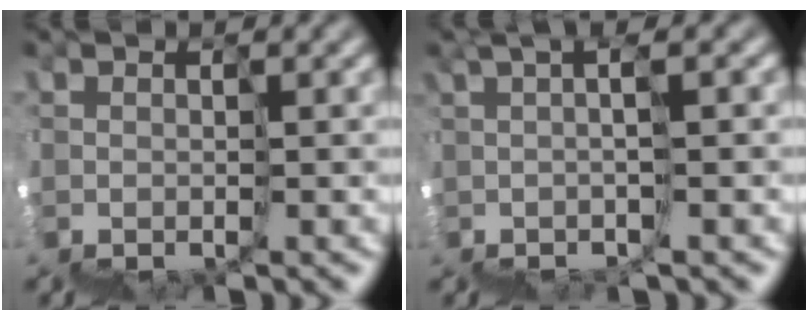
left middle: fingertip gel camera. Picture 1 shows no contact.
{"total": 2.0, "force": [0.8, -1.7, 0.5], "torque": [0.014, 0.025, 0.029]}